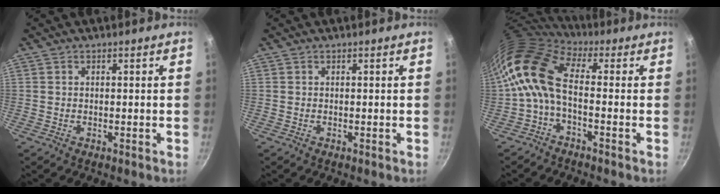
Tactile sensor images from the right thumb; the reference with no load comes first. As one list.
[{"total": 0.0}, {"total": 10.4, "force": [-0.7, 5.2, 9.0], "torque": [-0.177, 0.027, -0.031]}]